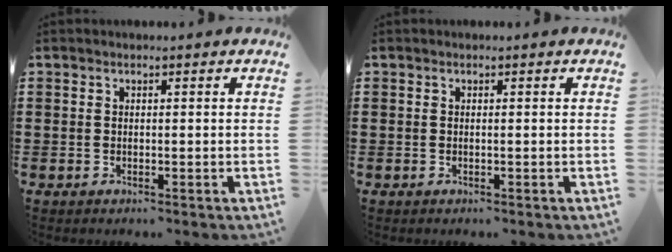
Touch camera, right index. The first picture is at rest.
{"total": 0.0}